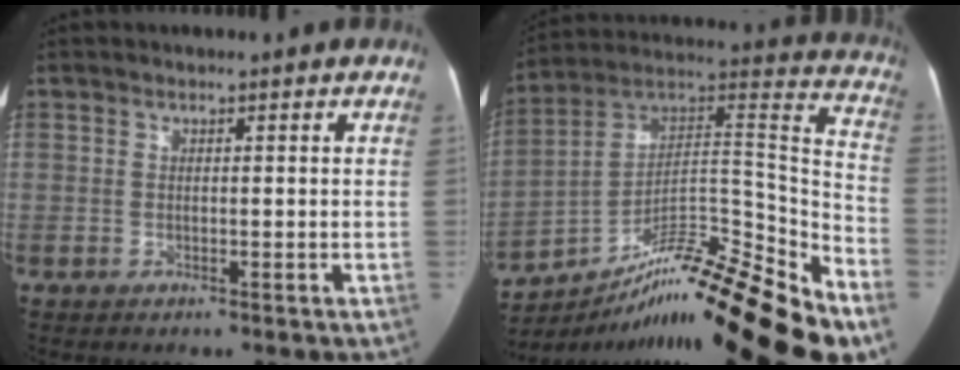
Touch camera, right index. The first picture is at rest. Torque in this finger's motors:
{"motor_torque": [1.07, -1.07, 0.10, -0.01]}